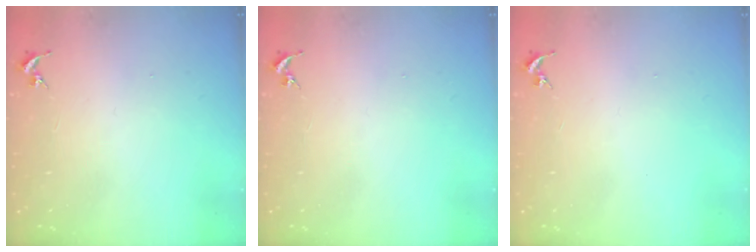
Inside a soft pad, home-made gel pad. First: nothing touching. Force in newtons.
{"total": 0.0}
{"total": 0.0}